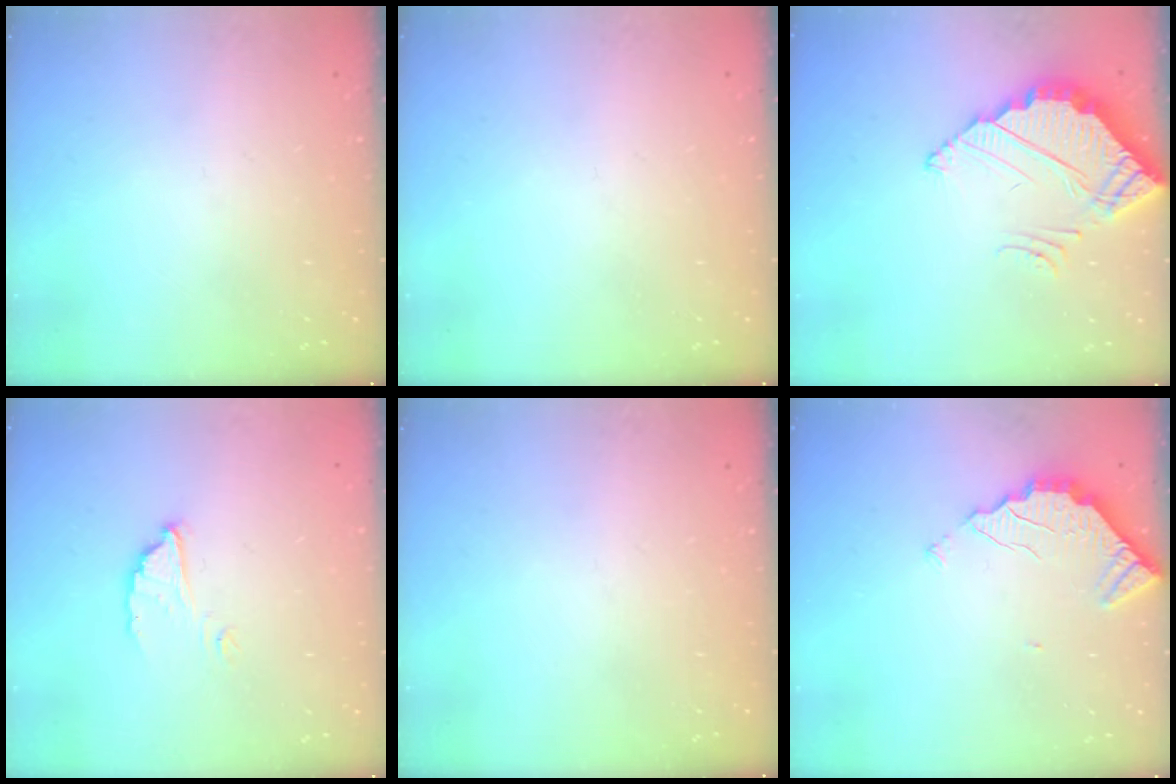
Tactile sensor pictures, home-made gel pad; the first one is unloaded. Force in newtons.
{"total": 0.0}
{"total": 3.9, "press": 3.8, "slide": 0.3}
{"total": 4.4, "press": 4.3, "slide": 0.2}
{"total": 0.0}
{"total": 3.3, "press": 3.3, "slide": 0.2}